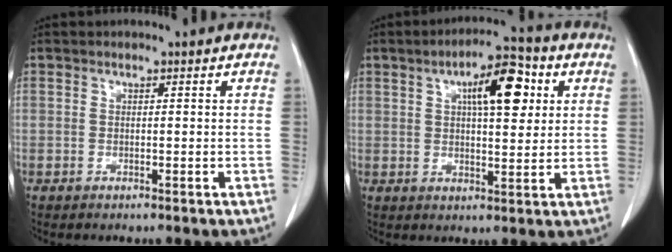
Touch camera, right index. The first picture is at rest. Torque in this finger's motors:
{"motor_torque": [0.72, 0.70, 0.30, 0.12]}